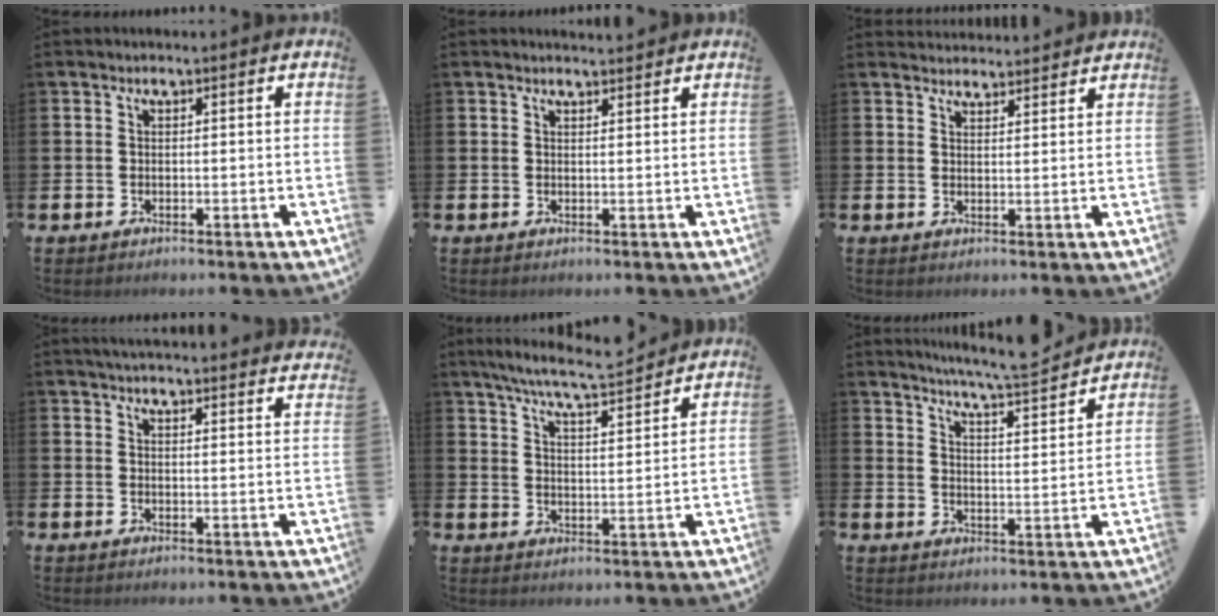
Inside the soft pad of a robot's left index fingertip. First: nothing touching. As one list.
[{"total": 1.0, "force": [1.0, 0.1, 0.1], "torque": [0.006, -0.003, 0.017]}, {"total": 3.1, "force": [3.1, 0.5, -0.1], "torque": [0.004, -0.019, 0.054]}, {"total": 4.3, "force": [4.2, -0.1, 0.5], "torque": [-0.017, -0.020, 0.077]}, {"total": 7.6, "force": [7.1, 0.1, 2.8], "torque": [-0.080, -0.035, 0.127]}, {"total": 7.0, "force": [6.7, -0.1, 1.9], "torque": [-0.048, -0.046, 0.116]}]